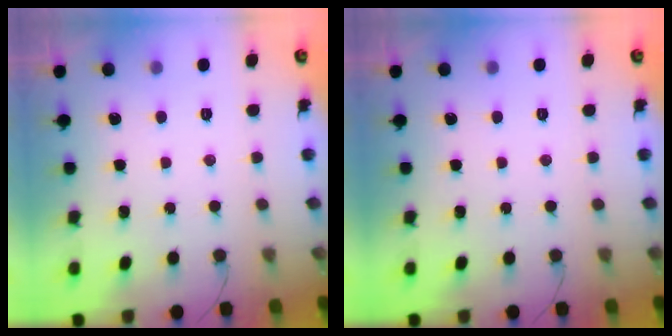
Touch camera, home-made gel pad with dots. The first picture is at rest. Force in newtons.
{"total": 0.0}